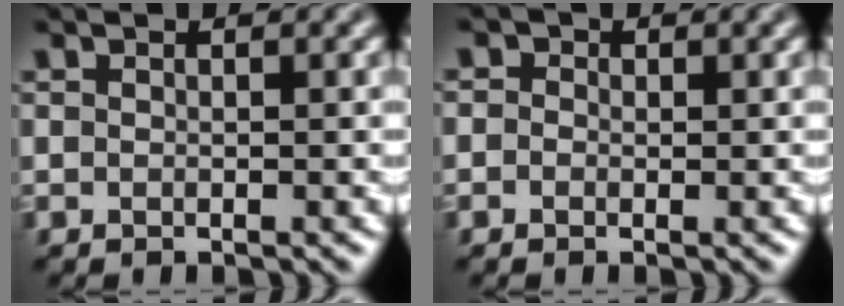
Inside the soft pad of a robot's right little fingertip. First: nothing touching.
{"total": 1.3, "force": [0.4, 1.1, 0.6], "torque": [-0.002, -0.004, -0.015]}